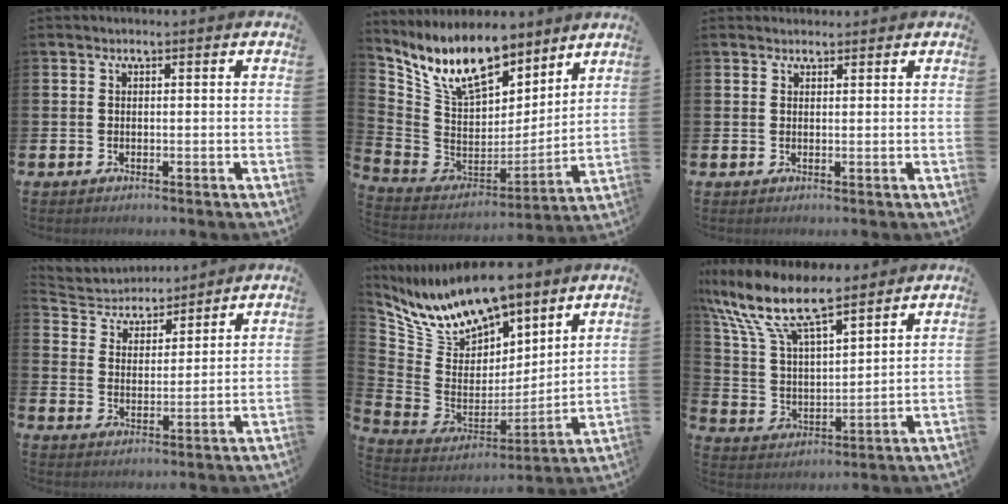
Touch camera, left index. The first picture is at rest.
{"total": 13.0, "force": [10.5, 5.5, 5.5], "torque": [-0.146, -0.053, 0.194]}
{"total": 1.3, "force": [1.2, 0.5, 0.1], "torque": [0.005, 0.002, 0.022]}
{"total": 4.5, "force": [4.2, 1.4, 0.0], "torque": [-0.030, -0.032, 0.072]}
{"total": 11.9, "force": [10.8, 3.9, 3.0], "torque": [-0.118, -0.065, 0.200]}
{"total": 11.5, "force": [9.4, 3.3, 5.7], "torque": [-0.155, -0.042, 0.168]}